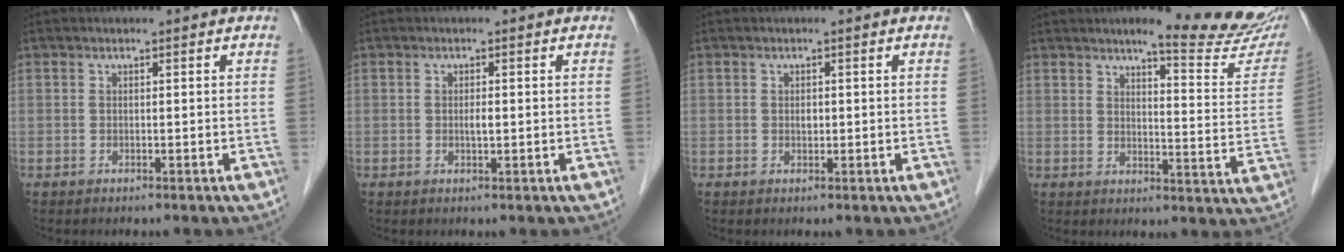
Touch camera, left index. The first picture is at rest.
{"total": 1.1, "force": [0.0, 0.3, 1.1], "torque": [-0.019, -0.002, -0.001]}
{"total": 0.8, "force": [0.1, 0.5, 0.6], "torque": [-0.009, -0.001, 0.000]}
{"total": 14.9, "force": [12.9, 1.3, 7.3], "torque": [-0.082, -0.054, 0.143]}